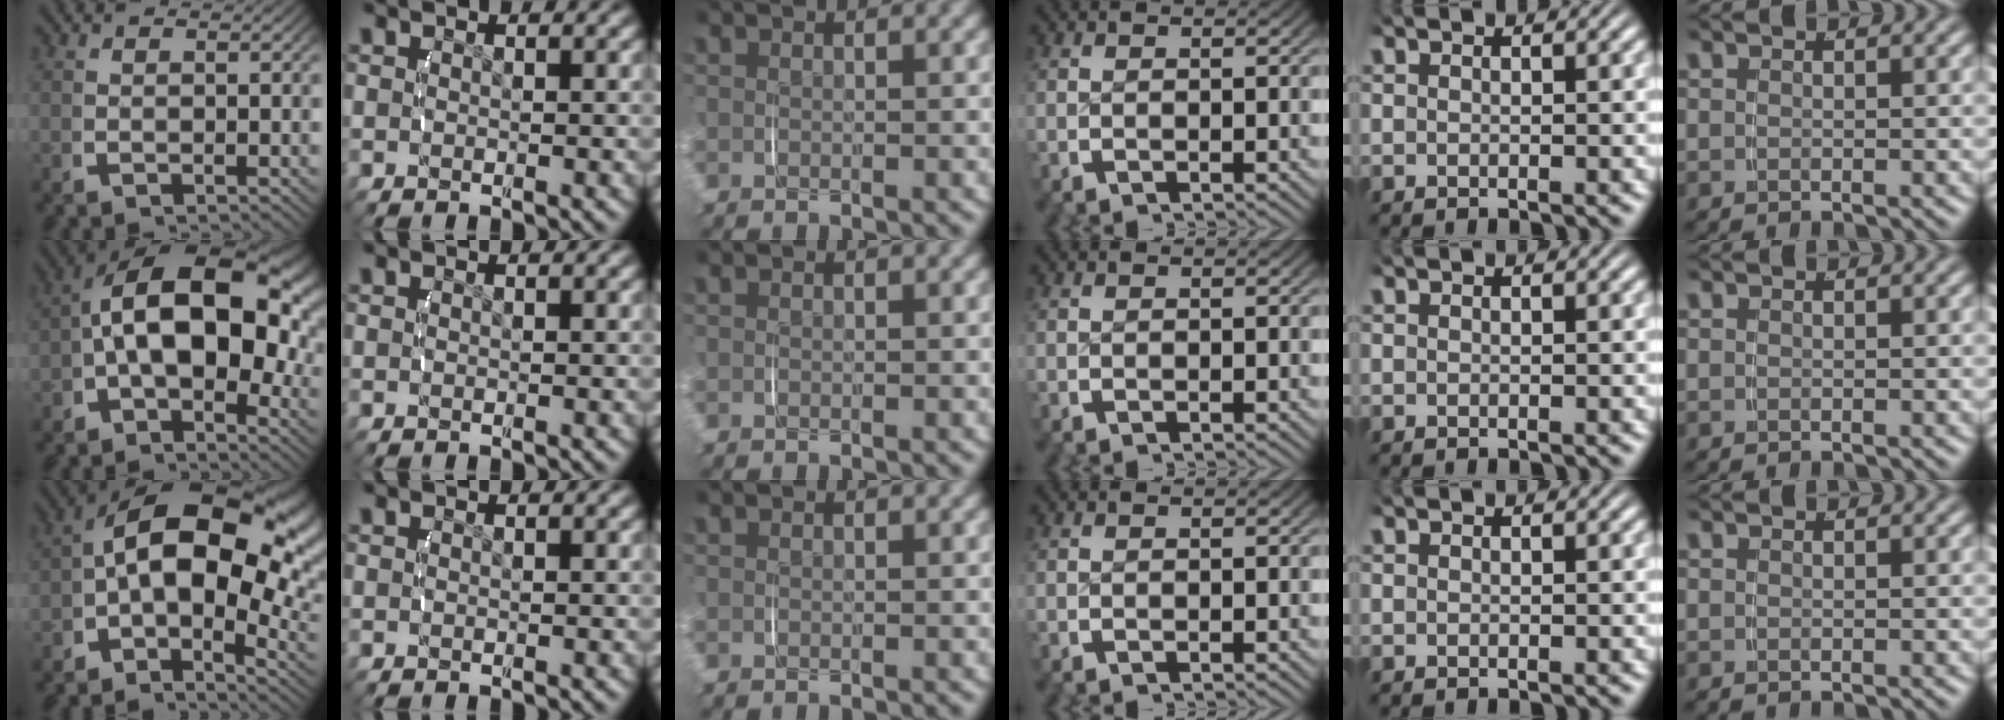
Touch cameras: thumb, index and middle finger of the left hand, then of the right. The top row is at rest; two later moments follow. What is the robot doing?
{"motion": "lift_and_place", "object": "camera"}